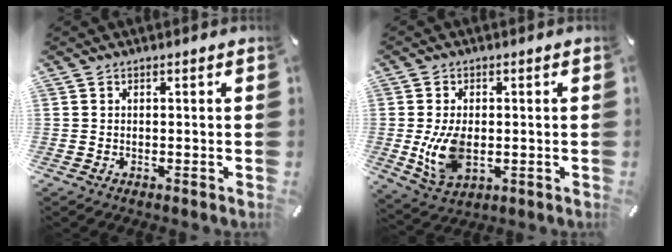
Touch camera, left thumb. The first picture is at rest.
{"total": 9.2, "force": [-0.7, 5.8, 7.1], "torque": [-0.148, -0.009, -0.014]}